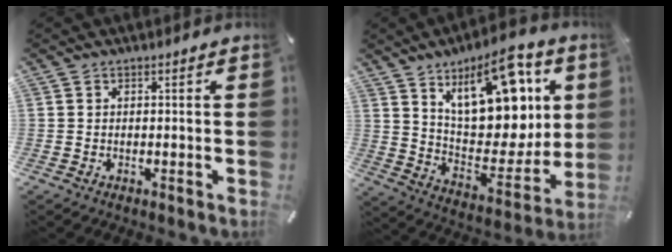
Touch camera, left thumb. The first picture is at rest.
{"total": 20.6, "force": [10.6, 10.5, 14.2], "torque": [-0.194, -0.071, 0.181]}